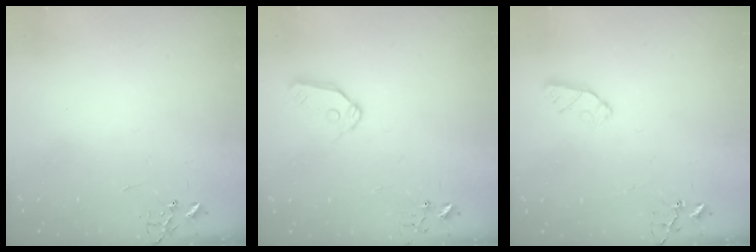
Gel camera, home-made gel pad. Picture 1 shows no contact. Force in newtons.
{"total": 8.9, "press": 8.9, "slide": 1.0}
{"total": 4.5, "press": 4.5, "slide": 0.6}